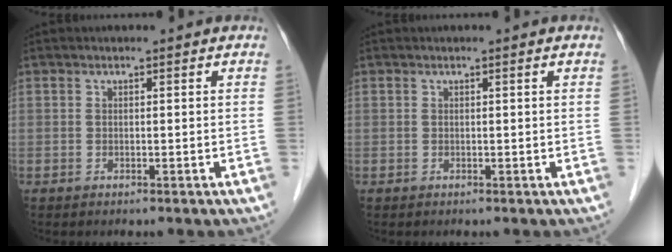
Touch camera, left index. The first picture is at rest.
{"total": 0.0}